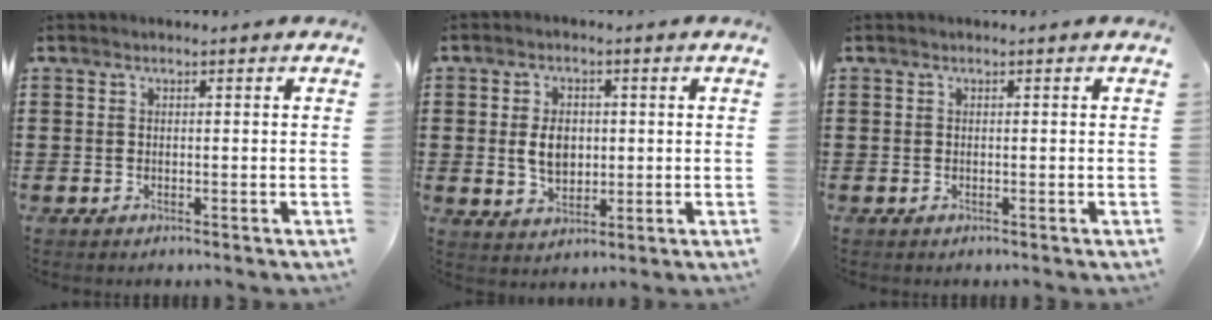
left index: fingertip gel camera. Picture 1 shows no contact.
{"total": 5.2, "force": [0.4, 3.4, 3.9], "torque": [-0.073, 0.003, -0.001]}
{"total": 0.0}